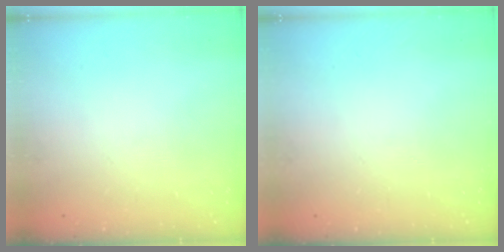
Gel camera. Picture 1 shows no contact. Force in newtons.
{"total": 0.0}